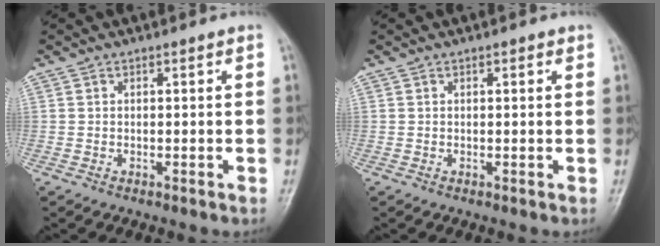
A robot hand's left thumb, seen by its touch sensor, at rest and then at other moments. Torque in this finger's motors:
{"motor_torque": [-0.08, -0.24, -0.43, -0.08, 0.03]}